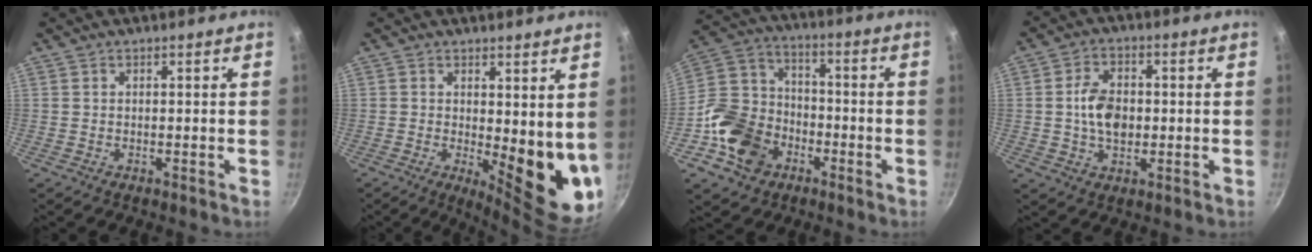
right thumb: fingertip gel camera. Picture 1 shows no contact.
{"total": 11.6, "force": [1.1, 4.6, 10.6], "torque": [-0.111, -0.035, 0.023]}
{"total": 16.0, "force": [-6.5, 12.5, 7.6], "torque": [-0.126, 0.049, -0.129]}
{"total": 8.0, "force": [-0.1, 5.4, 5.9], "torque": [-0.091, 0.009, -0.006]}